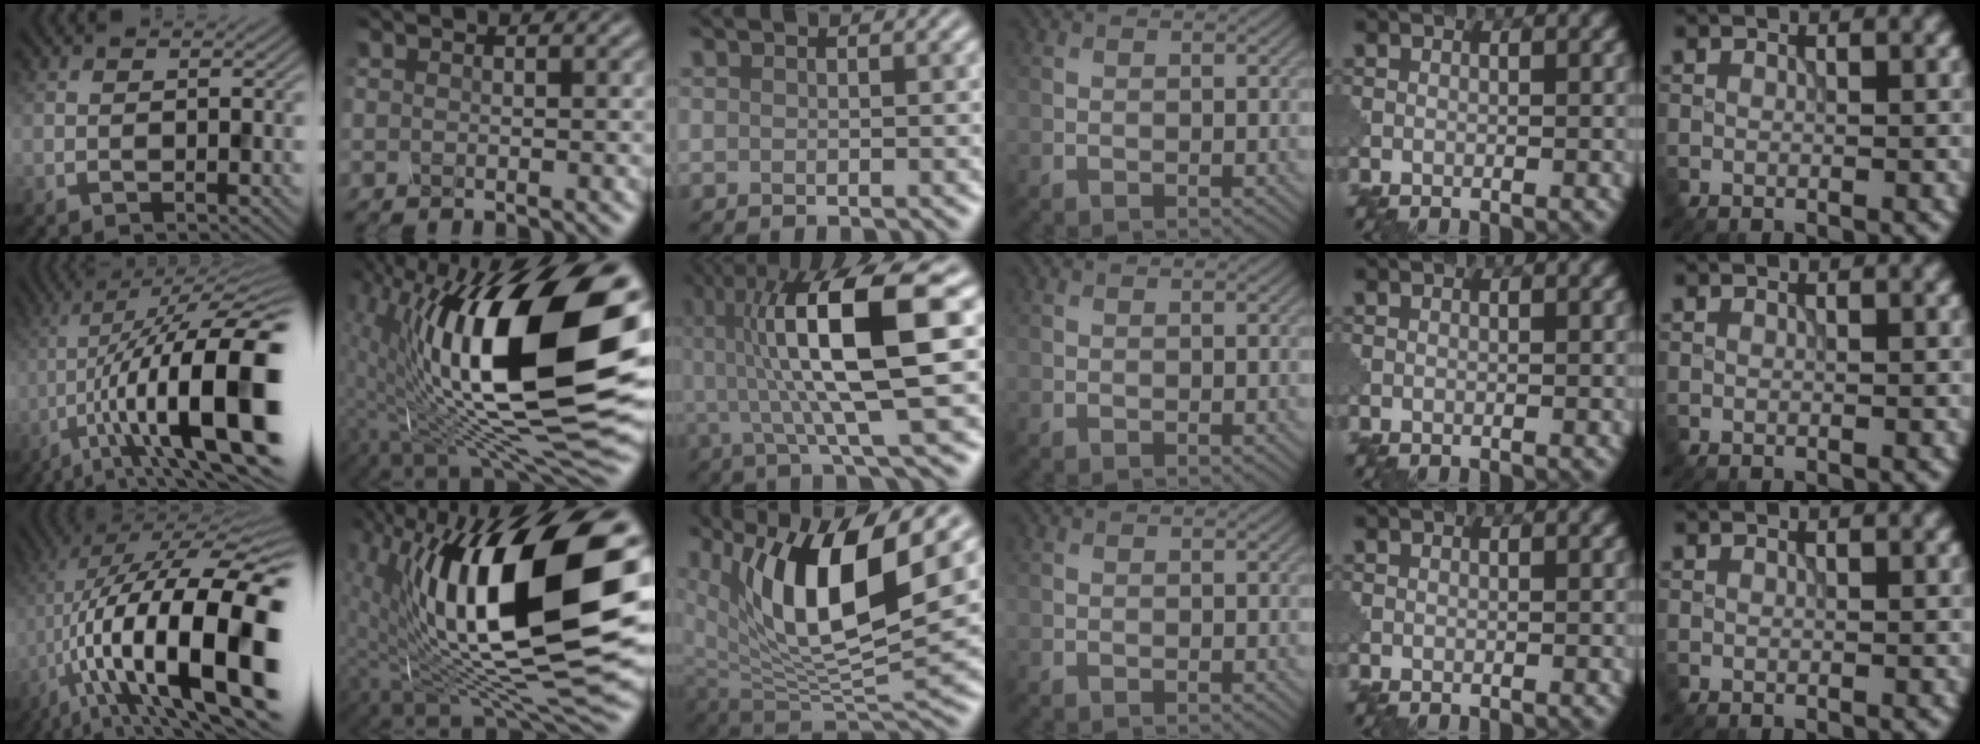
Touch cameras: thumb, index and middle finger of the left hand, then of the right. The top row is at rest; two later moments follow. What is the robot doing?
{"motion": "shake", "object": "plastic piggy bank"}